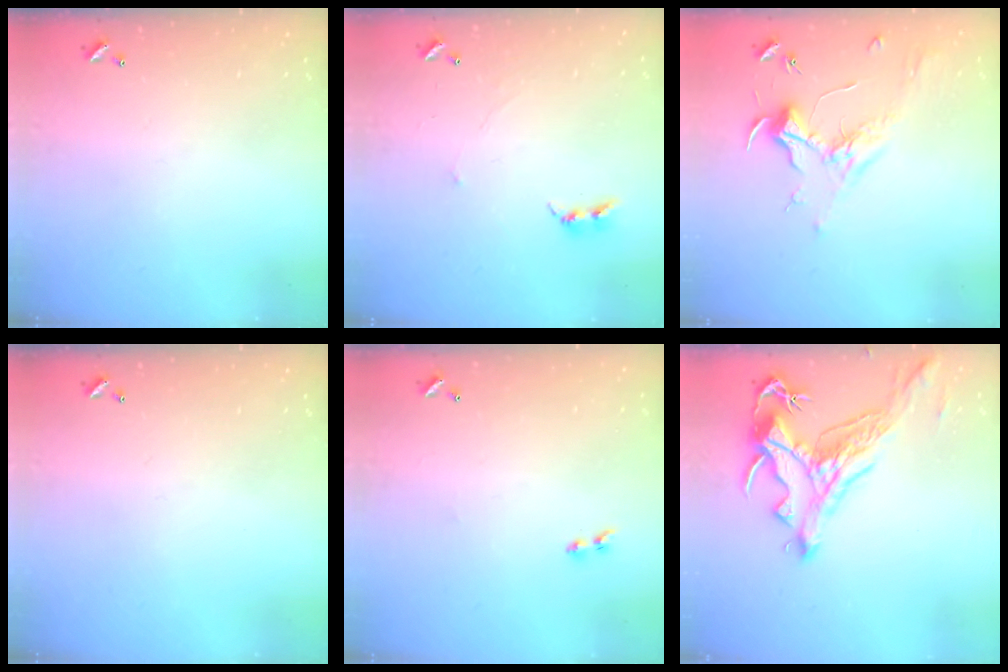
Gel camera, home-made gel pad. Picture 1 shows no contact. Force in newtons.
{"total": 2.7, "press": 2.7, "slide": 0.3}
{"total": 1.7, "press": 1.5, "slide": 0.8}
{"total": 0.0}
{"total": 2.0, "press": 1.7, "slide": 1.0}
{"total": 2.2, "press": 1.7, "slide": 1.3}